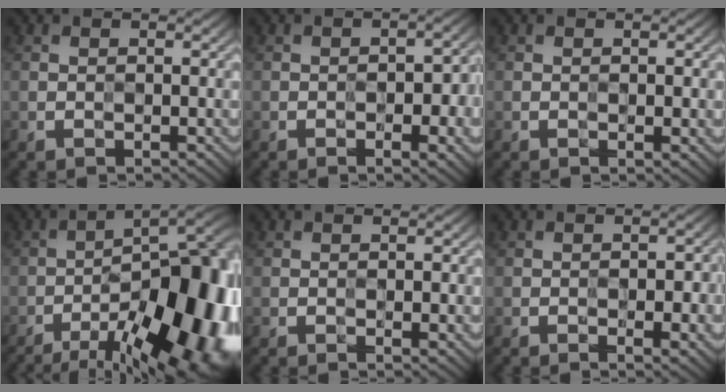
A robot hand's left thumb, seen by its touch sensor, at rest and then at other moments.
{"total": 6.0, "force": [-1.8, 2.5, 5.1], "torque": [-0.068, -0.002, -0.024]}
{"total": 1.0, "force": [0.0, 0.4, 0.9], "torque": [-0.013, -0.003, 0.001]}
{"total": 20.6, "force": [-9.9, 7.5, 16.4], "torque": [-0.188, -0.001, -0.144]}
{"total": 1.3, "force": [-0.1, 0.5, 1.2], "torque": [-0.016, -0.003, 0.000]}
{"total": 3.8, "force": [-1.0, 1.6, 3.4], "torque": [-0.046, -0.002, -0.013]}